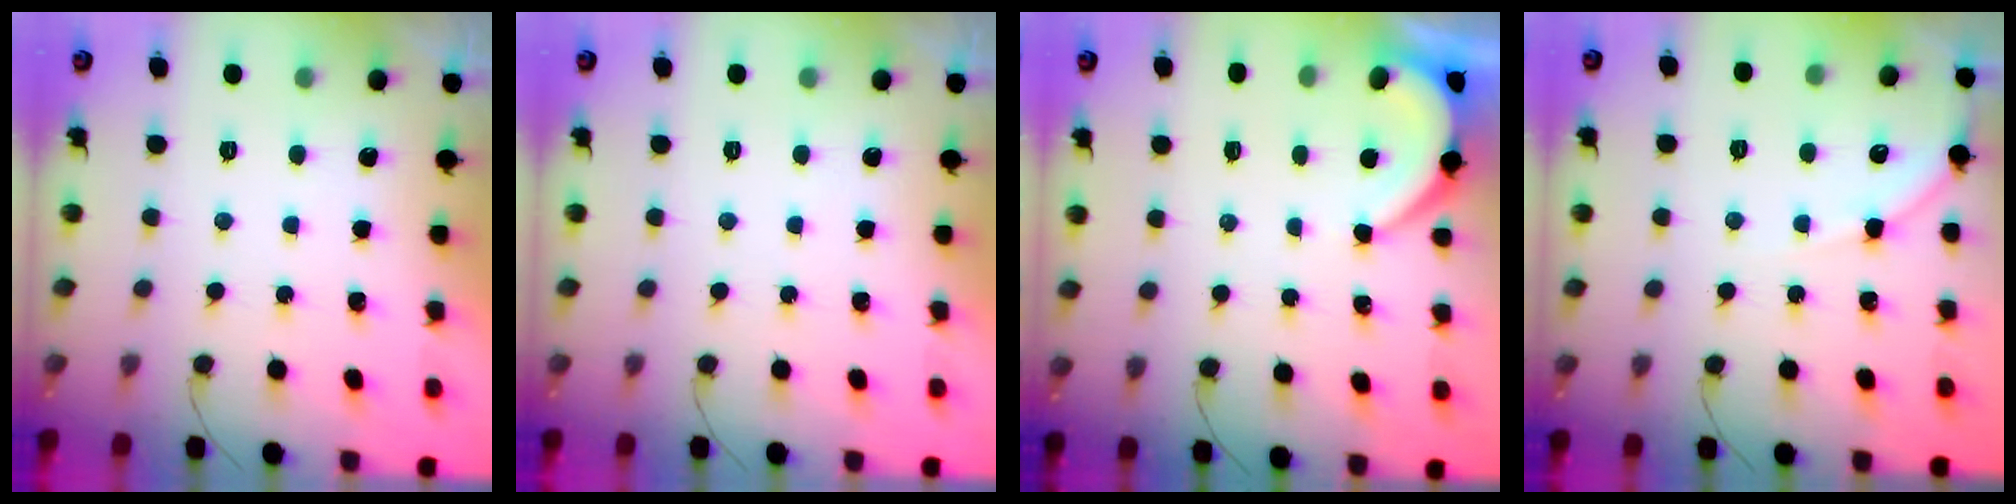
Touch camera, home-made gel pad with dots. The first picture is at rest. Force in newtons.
{"total": 0.0}
{"total": 2.6, "press": 2.6, "slide": 0.3}
{"total": 6.6, "press": 6.5, "slide": 0.8}